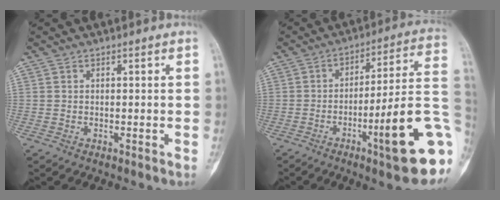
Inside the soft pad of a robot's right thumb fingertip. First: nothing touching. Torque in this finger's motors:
{"motor_torque": [1.11, 0.47, 1.39, -1.37, 0.45]}